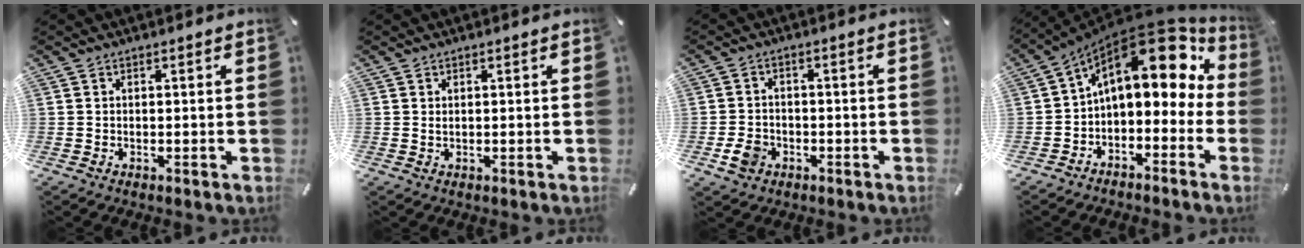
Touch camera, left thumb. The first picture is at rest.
{"total": 0.7, "force": [0.2, 0.3, 0.6], "torque": [-0.012, 0.001, 0.003]}
{"total": 5.1, "force": [-2.0, 4.1, 2.2], "torque": [-0.046, 0.006, -0.035]}
{"total": 16.8, "force": [5.5, 9.7, 12.6], "torque": [-0.183, -0.038, 0.089]}